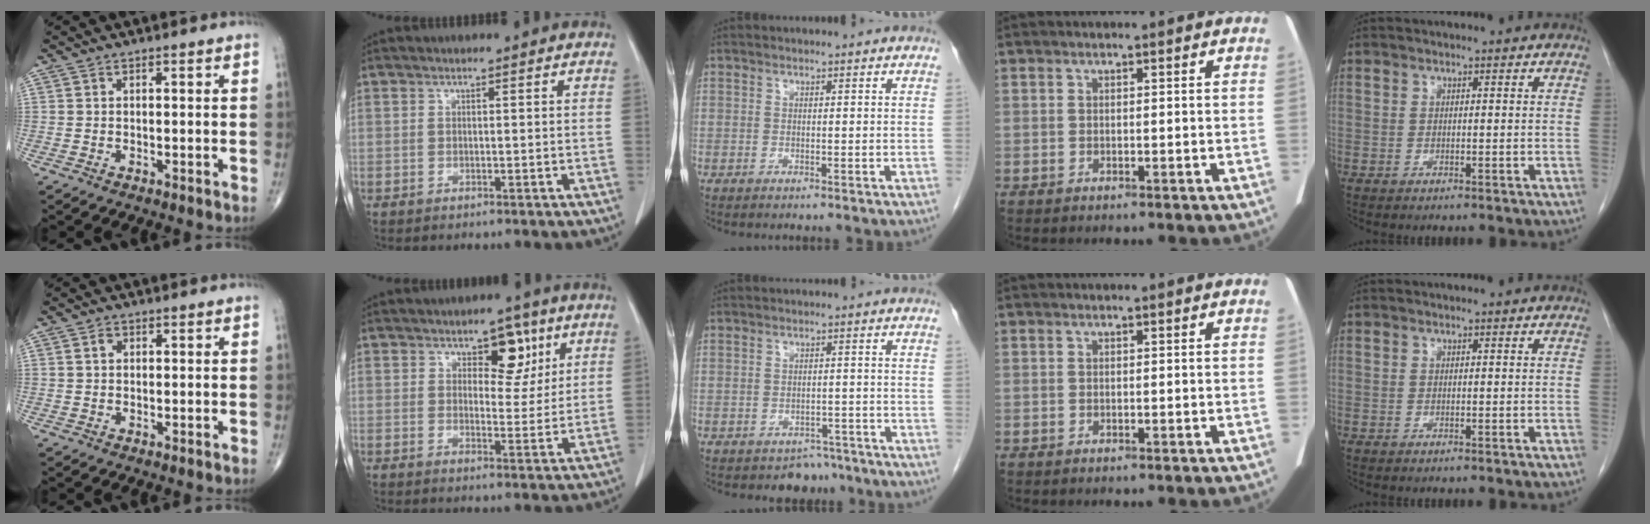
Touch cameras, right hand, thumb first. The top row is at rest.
{"thumb": {"total": 1.3, "force": [0.4, 1.0, 0.7], "torque": [-0.011, 0.003, 0.006]}, "index": {"total": 5.6, "force": [2.9, 3.1, 3.7], "torque": [-0.041, 0.003, 0.041]}, "middle": {"total": 3.2, "force": [-2.7, 1.8, 0.0], "torque": [0.002, 0.007, -0.034]}}